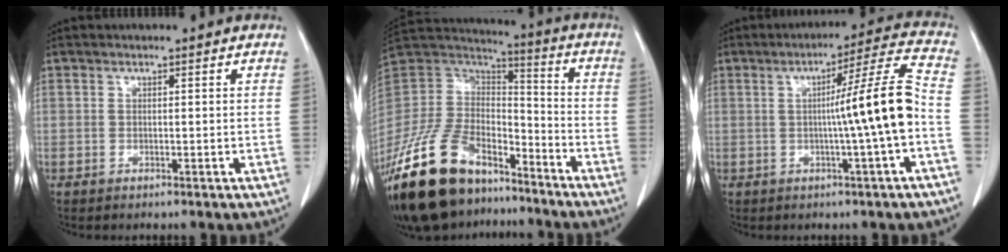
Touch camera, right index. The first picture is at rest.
{"total": 21.6, "force": [-15.7, 10.0, 11.0], "torque": [-0.249, 0.015, -0.287]}
{"total": 10.6, "force": [-1.4, -1.7, 10.3], "torque": [-0.155, 0.012, -0.021]}